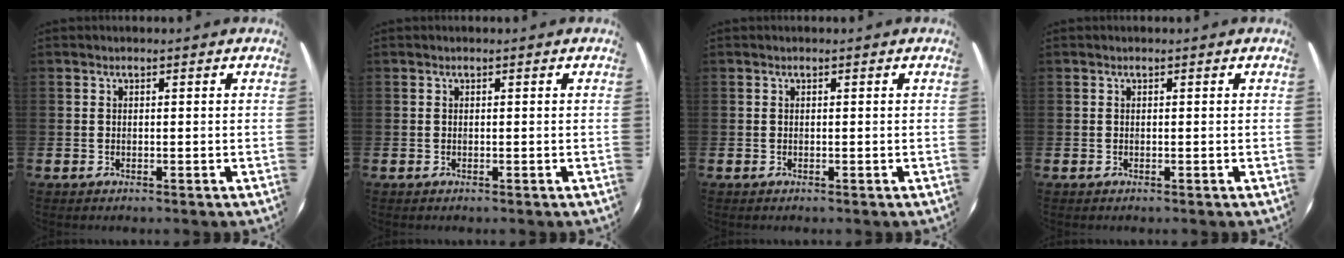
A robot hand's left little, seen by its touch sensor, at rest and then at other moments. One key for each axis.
{"total": 0.0}
{"total": 0.0}
{"total": 0.0}